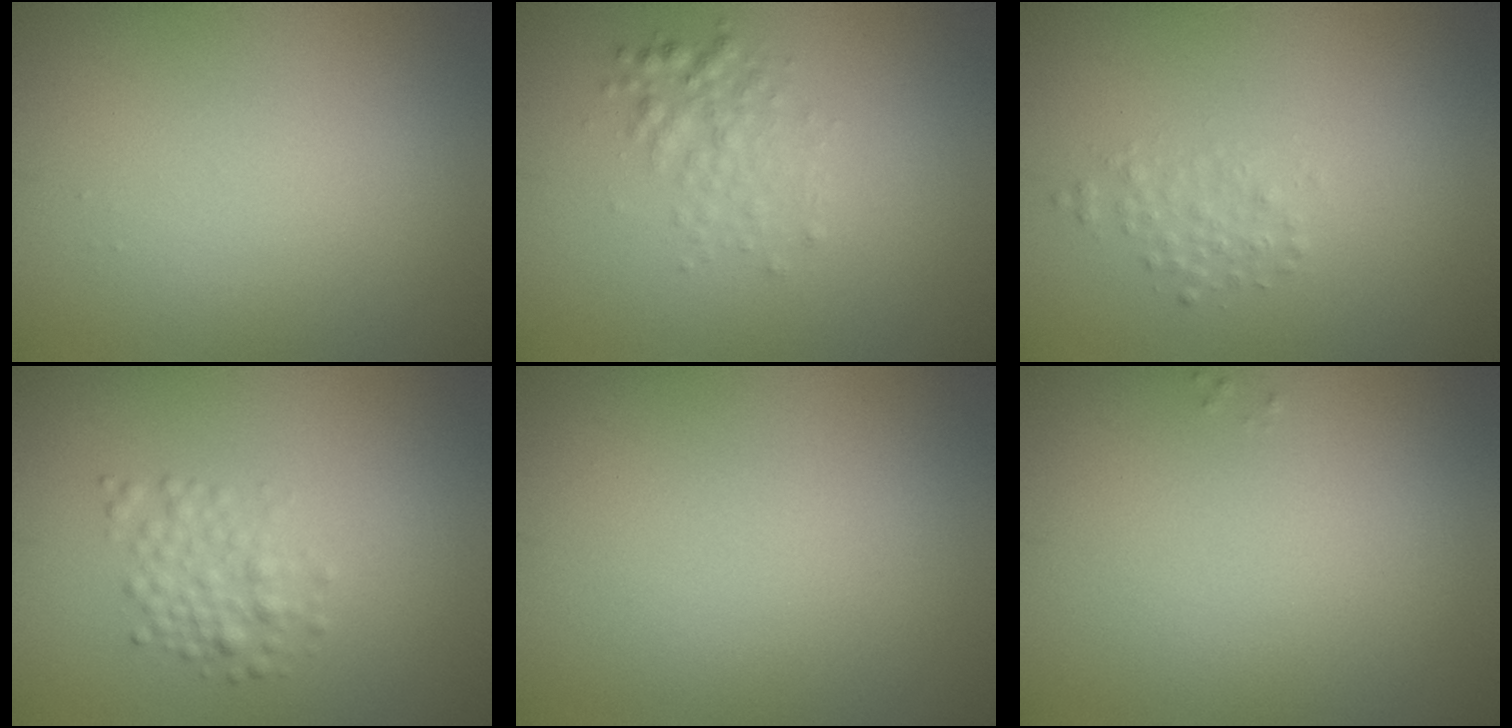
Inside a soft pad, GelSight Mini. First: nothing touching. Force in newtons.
{"total": 2.2, "press": 2.2, "slide": 0.0}
{"total": 1.4, "press": 1.4, "slide": 0.0}
{"total": 2.2, "press": 2.2, "slide": 0.0}
{"total": 0.0}
{"total": 0.0}